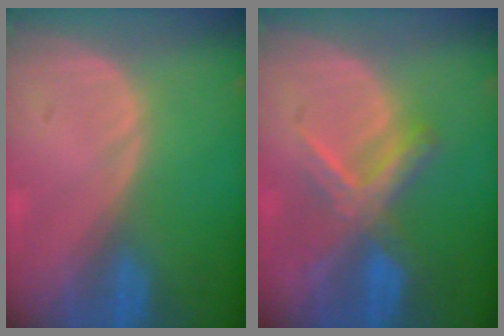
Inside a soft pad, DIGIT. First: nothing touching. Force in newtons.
{"total": 6.4, "press": 6.2, "slide": 1.6}